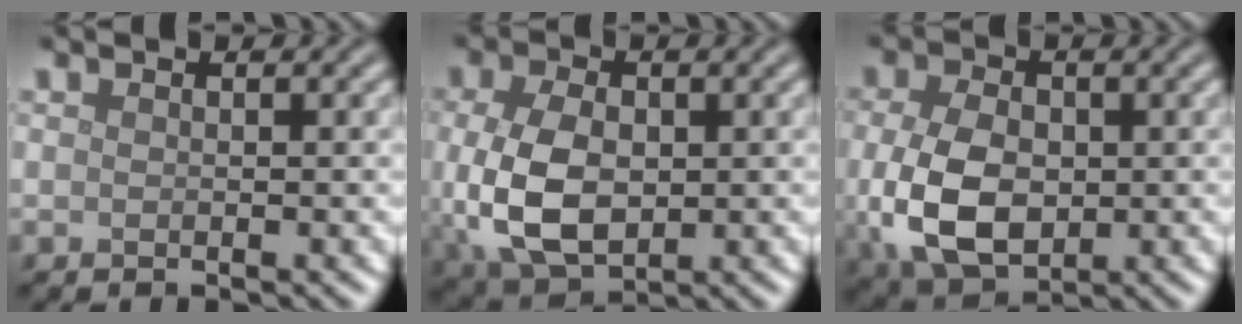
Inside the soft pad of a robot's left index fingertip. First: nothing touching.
{"total": 7.5, "force": [-0.5, 4.9, 5.6], "torque": [-0.134, -0.010, -0.003]}
{"total": 7.6, "force": [-0.8, 5.1, 5.6], "torque": [-0.129, -0.014, -0.009]}